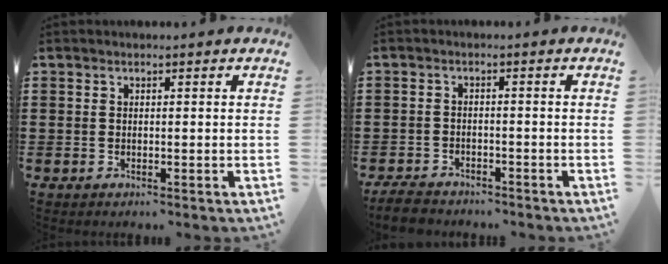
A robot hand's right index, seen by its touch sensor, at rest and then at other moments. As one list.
[{"total": 3.4, "force": [-3.2, 0.7, 0.7], "torque": [-0.021, 0.001, -0.069]}]